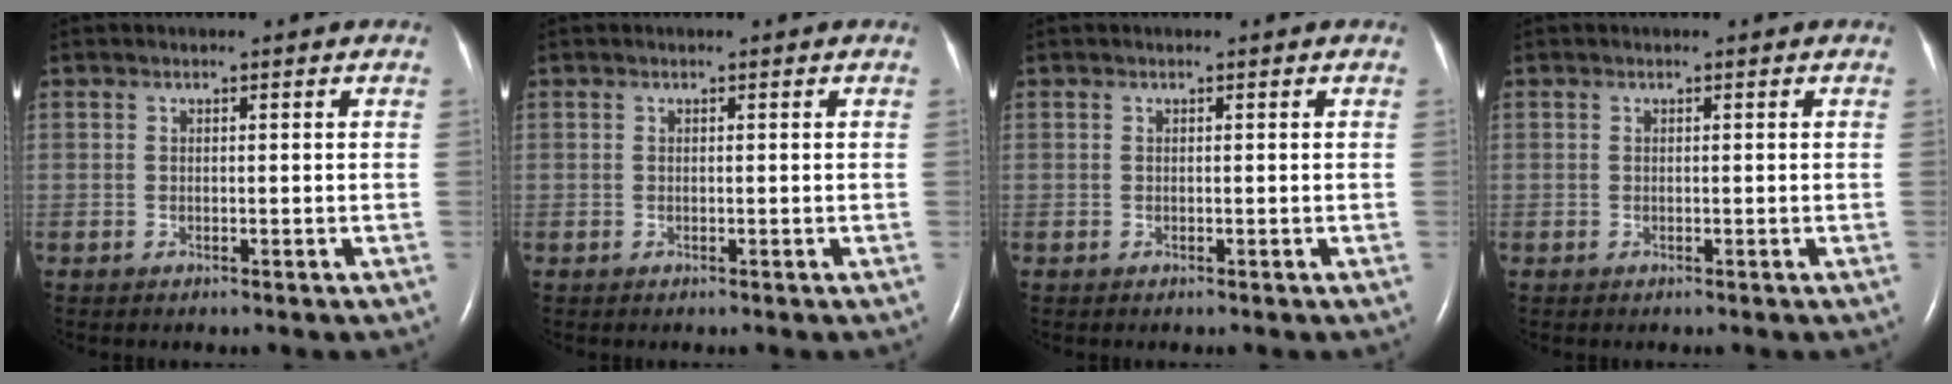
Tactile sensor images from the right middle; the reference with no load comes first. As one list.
[{"total": 0.0}, {"total": 0.0}, {"total": 0.0}]